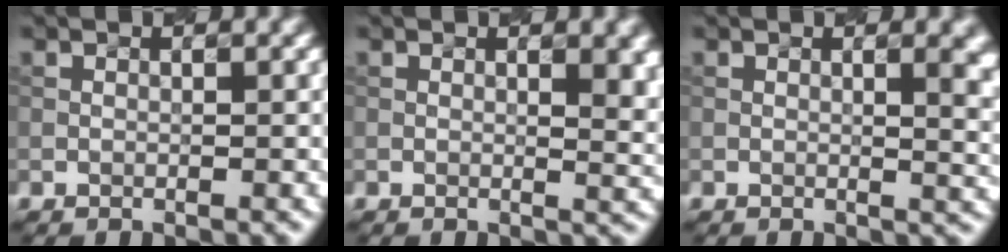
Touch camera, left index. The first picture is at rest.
{"total": 5.1, "force": [1.5, 2.2, 4.3], "torque": [-0.025, 0.006, 0.026]}
{"total": 5.5, "force": [1.4, 2.5, 4.7], "torque": [-0.021, 0.009, 0.022]}